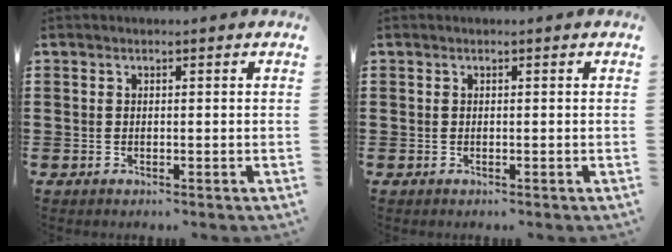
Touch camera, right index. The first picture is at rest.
{"total": 0.0}